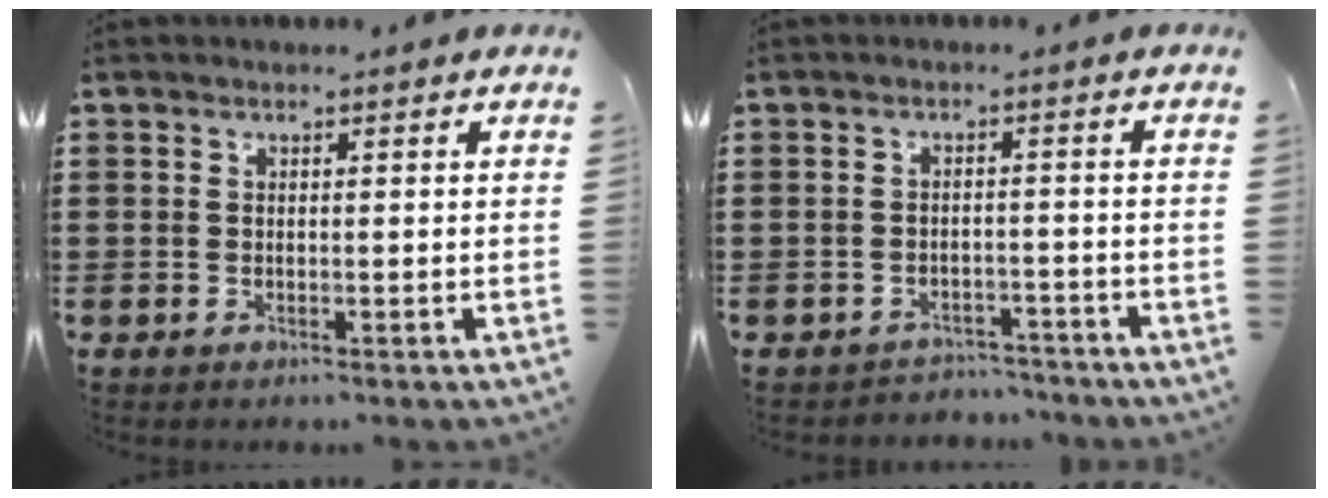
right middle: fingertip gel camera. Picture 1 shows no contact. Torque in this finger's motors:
{"motor_torque": [0.01, -0.13, -0.05, 0.00]}